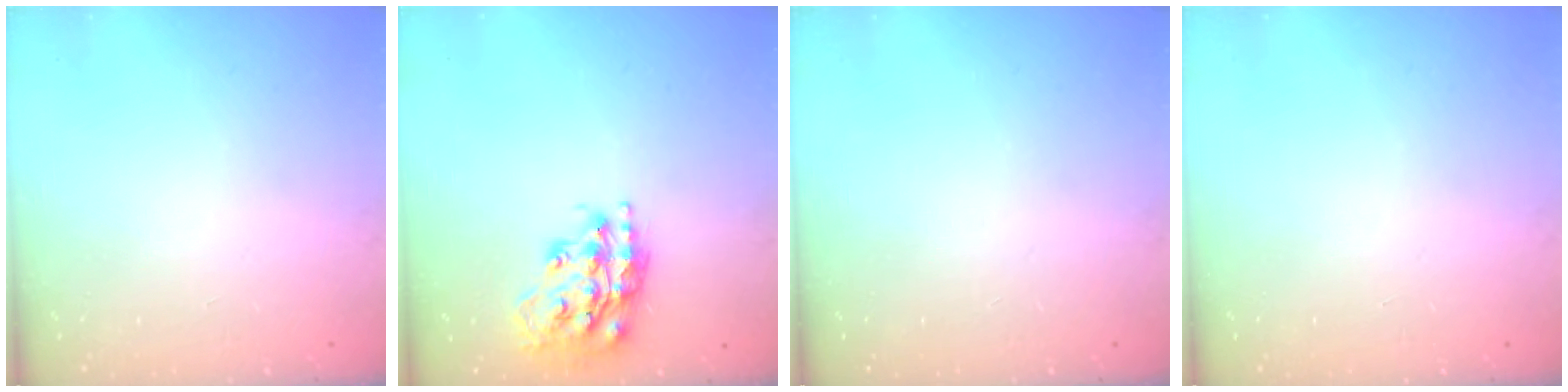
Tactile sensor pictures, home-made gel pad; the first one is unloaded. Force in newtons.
{"total": 18.1, "press": 18.0, "slide": 1.4}
{"total": 0.0}
{"total": 0.0}